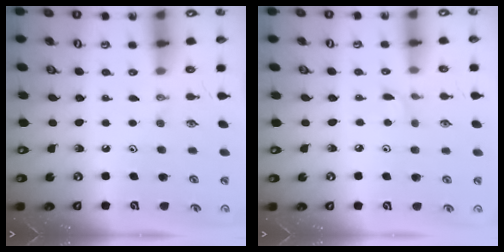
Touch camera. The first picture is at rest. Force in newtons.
{"total": 1.8, "press": 1.7, "slide": 0.2}